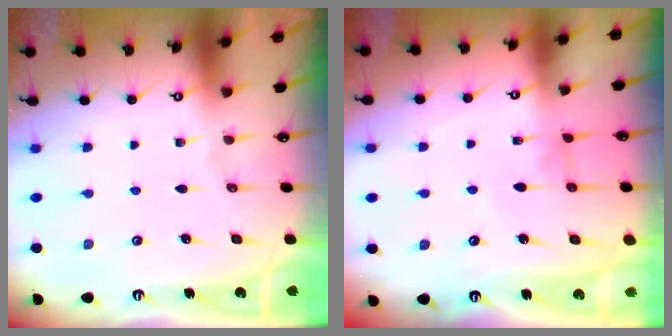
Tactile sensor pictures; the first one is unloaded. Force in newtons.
{"total": 0.7, "press": 0.6, "slide": 0.3}